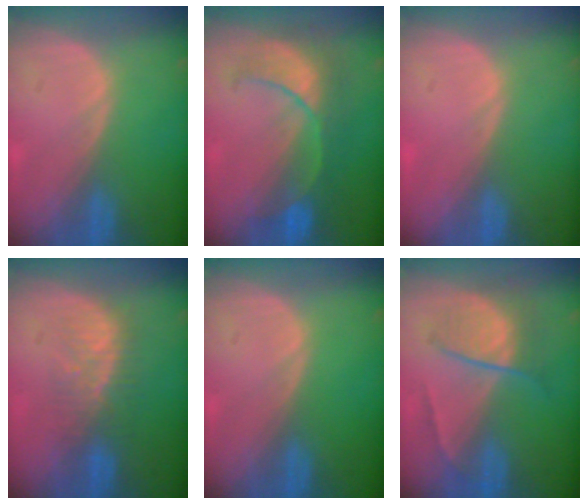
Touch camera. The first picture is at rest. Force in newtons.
{"total": 8.1, "press": 8.0, "slide": 1.5}
{"total": 0.5, "press": 0.0, "slide": 0.5}
{"total": 5.7, "press": 5.5, "slide": 1.4}
{"total": 0.0}
{"total": 6.6, "press": 6.2, "slide": 2.4}